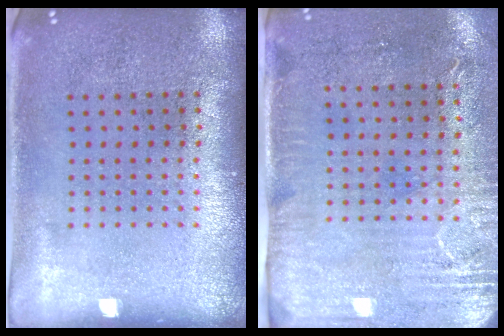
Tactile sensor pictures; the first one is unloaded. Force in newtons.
{"total": 3.0, "press": 2.4, "slide": 1.7}